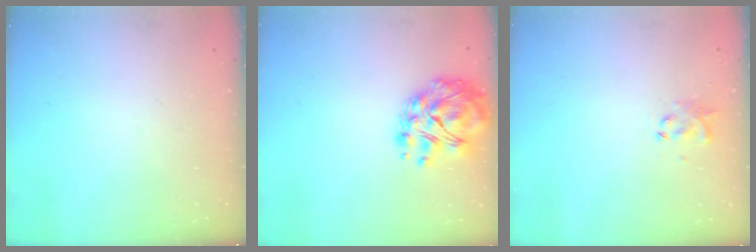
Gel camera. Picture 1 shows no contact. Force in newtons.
{"total": 11.8, "press": 11.5, "slide": 2.8}
{"total": 2.9, "press": 2.8, "slide": 1.0}